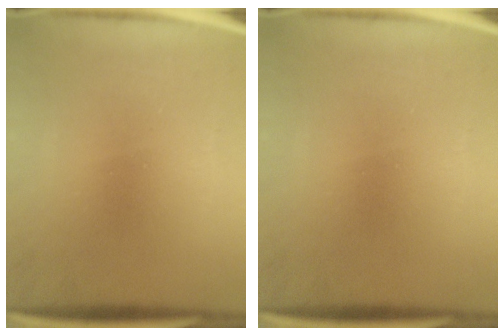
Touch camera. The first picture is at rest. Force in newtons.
{"total": 0.0}